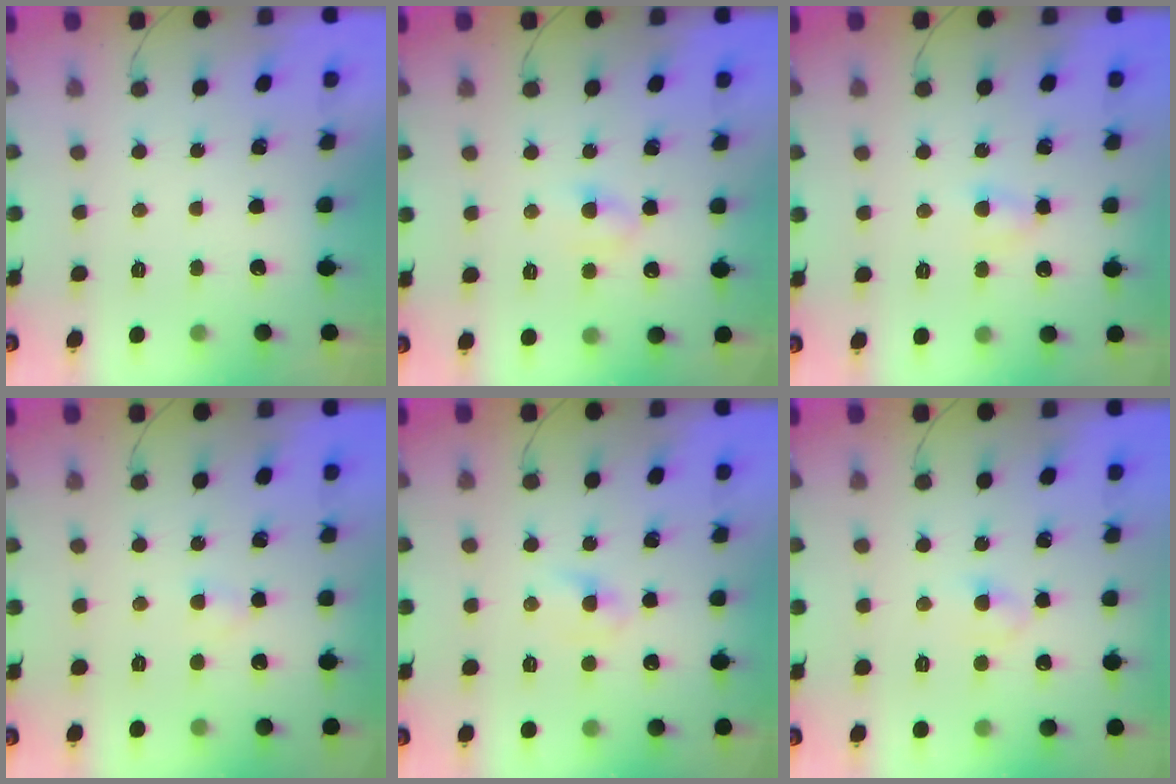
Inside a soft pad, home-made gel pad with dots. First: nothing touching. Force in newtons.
{"total": 4.6, "press": 4.4, "slide": 1.3}
{"total": 3.9, "press": 3.7, "slide": 1.3}
{"total": 1.8, "press": 1.5, "slide": 0.9}
{"total": 2.7, "press": 2.5, "slide": 1.0}
{"total": 3.7, "press": 3.5, "slide": 1.3}